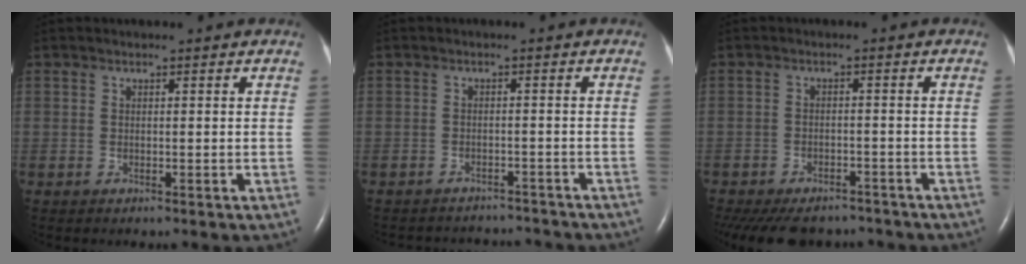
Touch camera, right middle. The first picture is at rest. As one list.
[{"total": 8.9, "force": [-8.6, 2.1, 1.0], "torque": [-0.021, 0.009, -0.102]}, {"total": 14.8, "force": [-12.3, 6.5, 5.0], "torque": [-0.135, -0.011, -0.161]}]